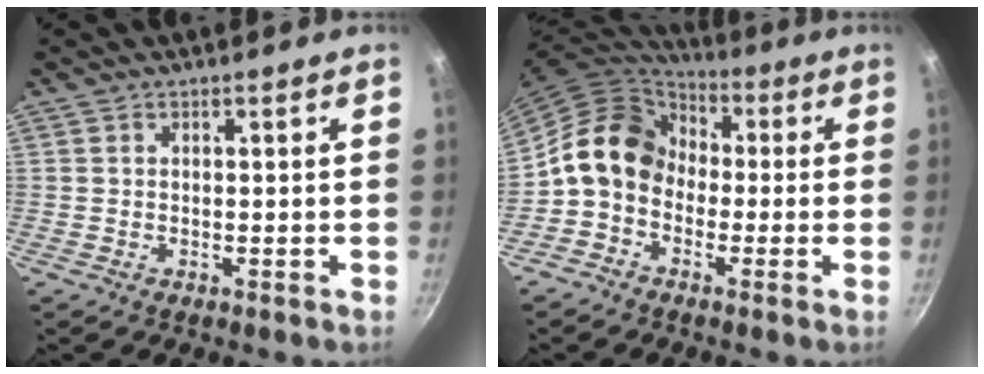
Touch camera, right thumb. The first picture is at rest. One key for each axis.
{"total": 12.8, "fx": -0.7, "fy": 10.4, "fz": 7.4, "tx": -0.096, "ty": 0.041, "tz": -0.040}